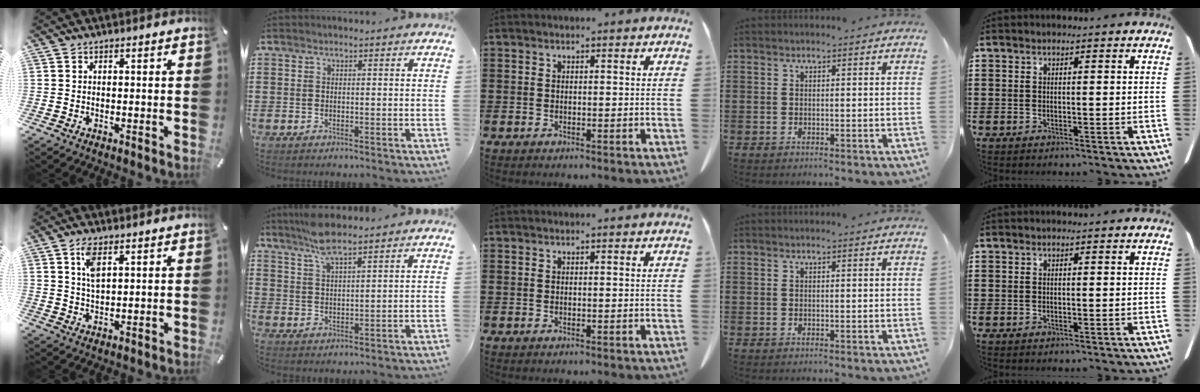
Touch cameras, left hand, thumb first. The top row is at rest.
{"thumb": {"total": 5.1, "force": [2.4, 2.1, 3.9], "torque": [-0.078, 0.001, 0.041]}, "index": {"total": 6.0, "force": [4.9, 0.7, 3.3], "torque": [-0.079, -0.005, 0.089]}}